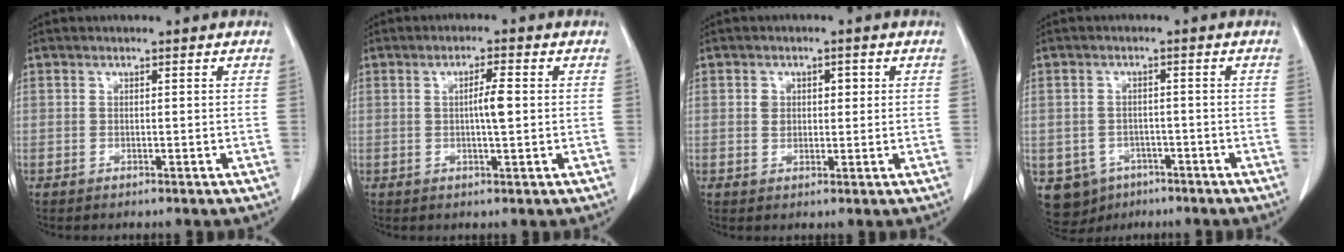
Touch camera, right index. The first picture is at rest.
{"total": 3.4, "force": [0.3, 0.3, 3.4], "torque": [-0.060, 0.000, 0.004]}
{"total": 3.0, "force": [0.7, 2.2, 1.9], "torque": [-0.028, 0.010, 0.012]}
{"total": 6.9, "force": [-3.4, 5.9, 1.3], "torque": [-0.027, 0.006, -0.042]}